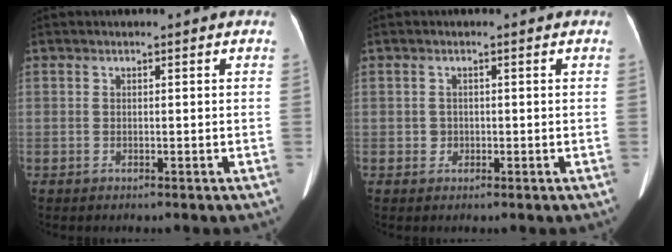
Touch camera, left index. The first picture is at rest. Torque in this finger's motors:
{"motor_torque": [-0.21, -0.02, -0.05, -0.01]}